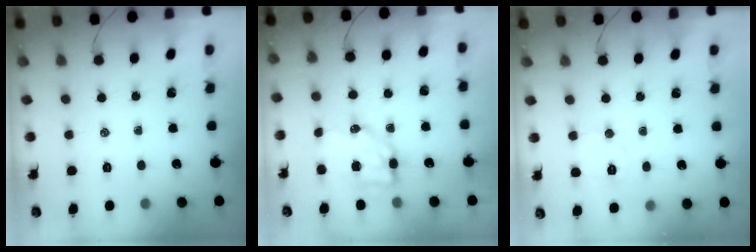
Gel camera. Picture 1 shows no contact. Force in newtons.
{"total": 8.1, "press": 8.0, "slide": 1.4}
{"total": 6.0, "press": 5.9, "slide": 1.1}